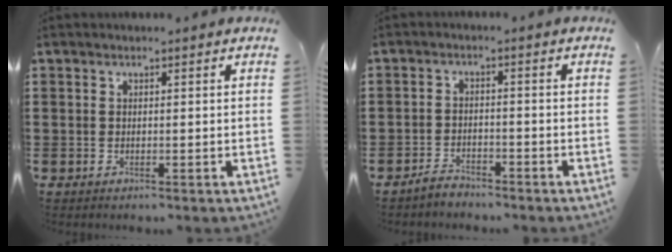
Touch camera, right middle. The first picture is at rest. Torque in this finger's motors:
{"motor_torque": [1.37, -0.58, 0.06, 0.11]}